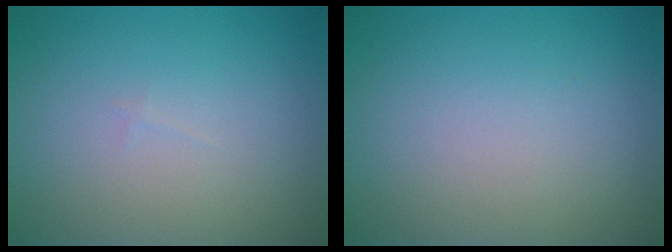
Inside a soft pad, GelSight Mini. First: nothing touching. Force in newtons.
{"total": 0.0}